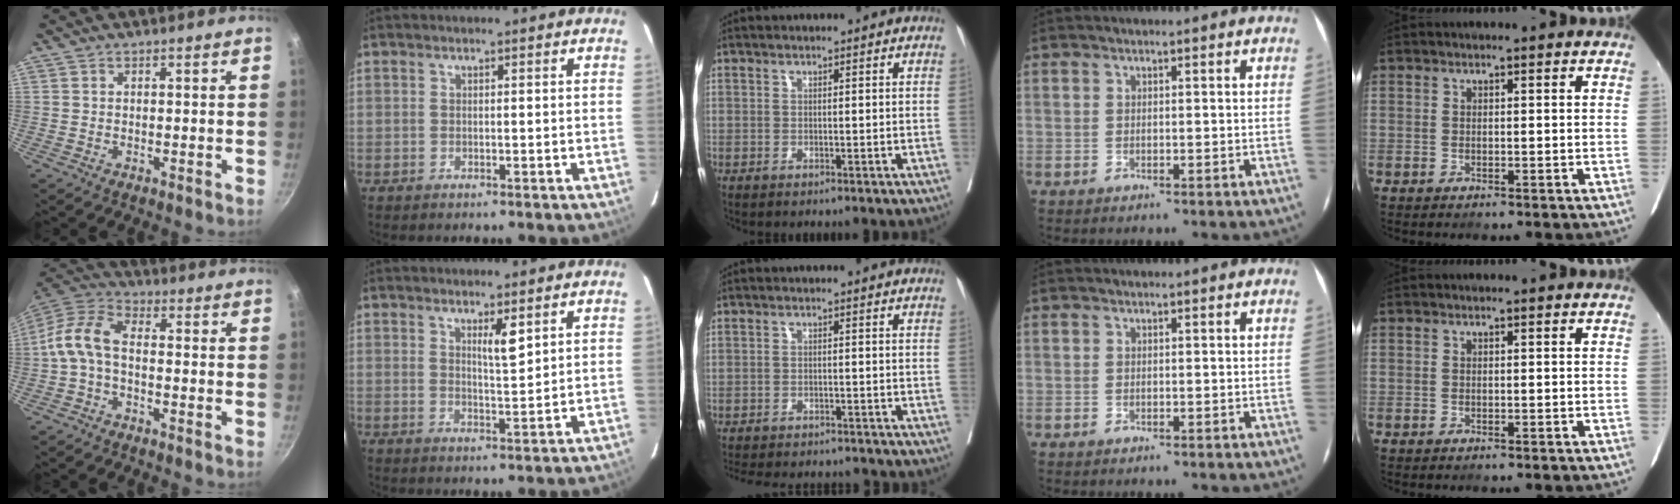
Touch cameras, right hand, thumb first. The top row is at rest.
{"thumb": {"total": 9.6, "force": [-1.1, 5.4, 7.9], "torque": [-0.165, 0.031, -0.034]}, "index": {"total": 3.3, "force": [1.9, 0.3, 2.7], "torque": [-0.048, -0.007, 0.034]}, "middle": {"total": 12.0, "force": [-11.1, 2.8, 3.7], "torque": [-0.068, -0.001, -0.143]}}